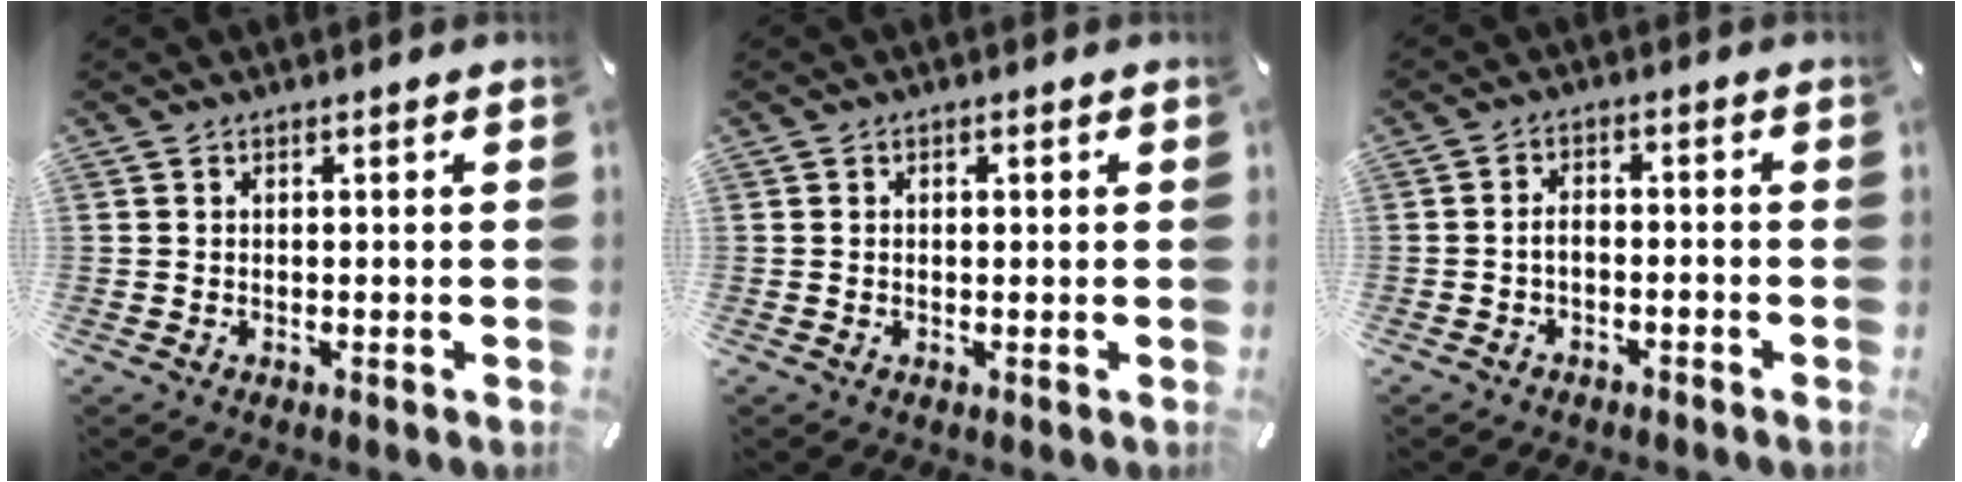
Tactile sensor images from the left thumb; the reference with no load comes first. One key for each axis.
{"total": 0.7, "fx": 0.0, "fy": 0.5, "fz": 0.5, "tx": -0.011, "ty": 0.001, "tz": 0.000}
{"total": 2.7, "fx": -1.7, "fy": 1.3, "fz": 1.6, "tx": -0.030, "ty": 0.010, "tz": -0.034}